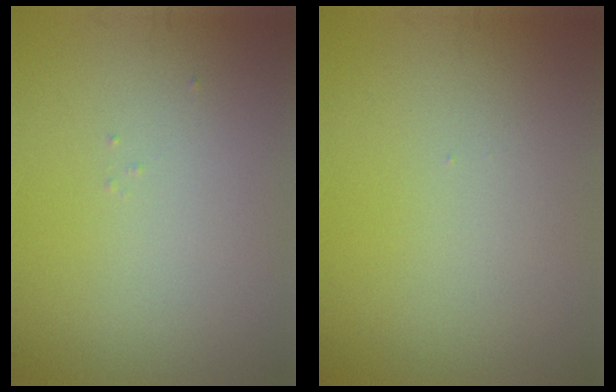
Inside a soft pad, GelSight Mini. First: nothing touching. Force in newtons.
{"total": 0.0}